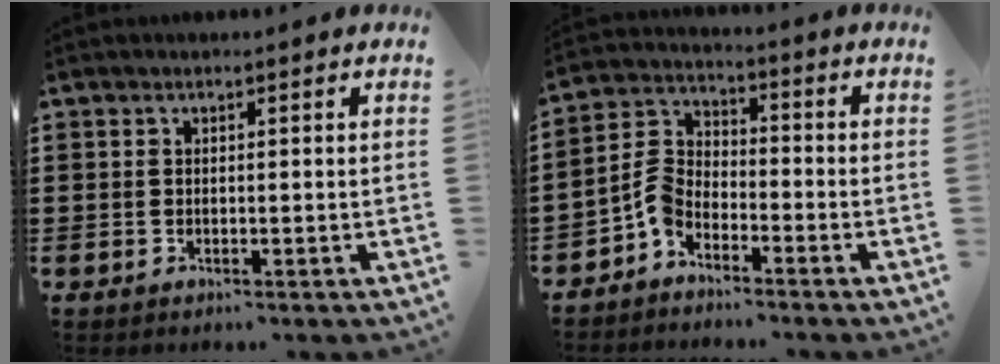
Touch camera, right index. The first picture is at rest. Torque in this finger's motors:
{"motor_torque": [0.78, -0.06, 0.27, 0.07]}